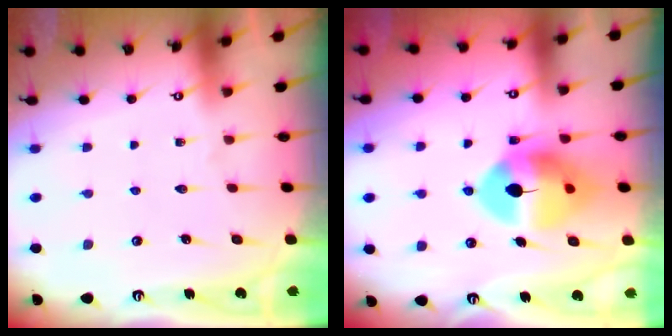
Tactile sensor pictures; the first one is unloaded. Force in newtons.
{"total": 12.8, "press": 12.6, "slide": 1.9}